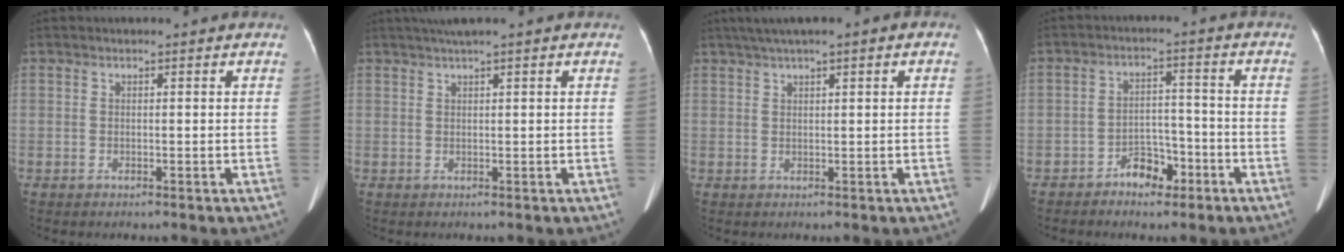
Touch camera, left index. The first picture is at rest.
{"total": 2.6, "force": [1.8, -0.4, 1.8], "torque": [-0.036, 0.017, 0.038]}
{"total": 5.6, "force": [3.3, 0.5, 4.4], "torque": [-0.077, 0.032, 0.052]}
{"total": 4.8, "force": [-3.0, 2.6, 2.7], "torque": [-0.039, 0.014, -0.049]}